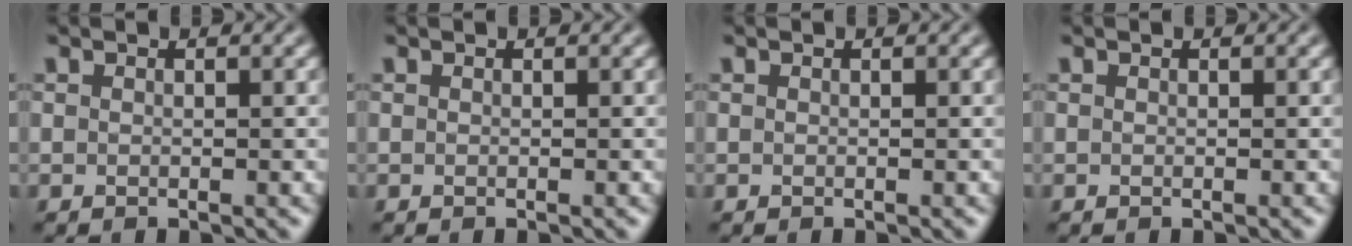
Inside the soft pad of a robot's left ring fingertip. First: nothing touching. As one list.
[{"total": 0.0}, {"total": 0.0}, {"total": 0.0}]